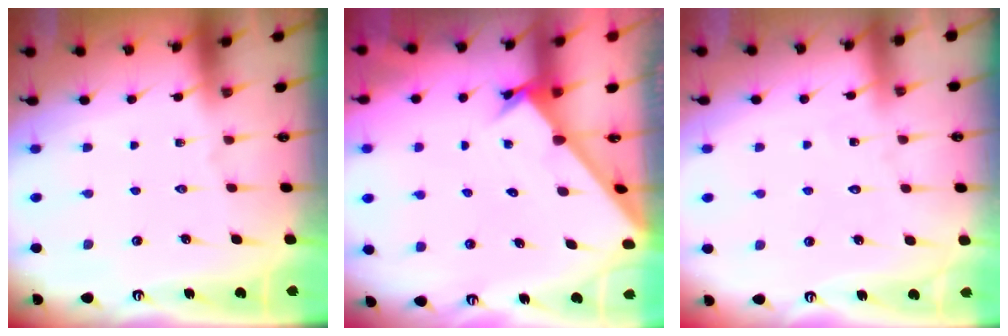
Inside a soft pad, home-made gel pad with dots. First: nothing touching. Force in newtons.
{"total": 1.7, "press": 1.7, "slide": 0.1}
{"total": 4.1, "press": 4.1, "slide": 0.3}